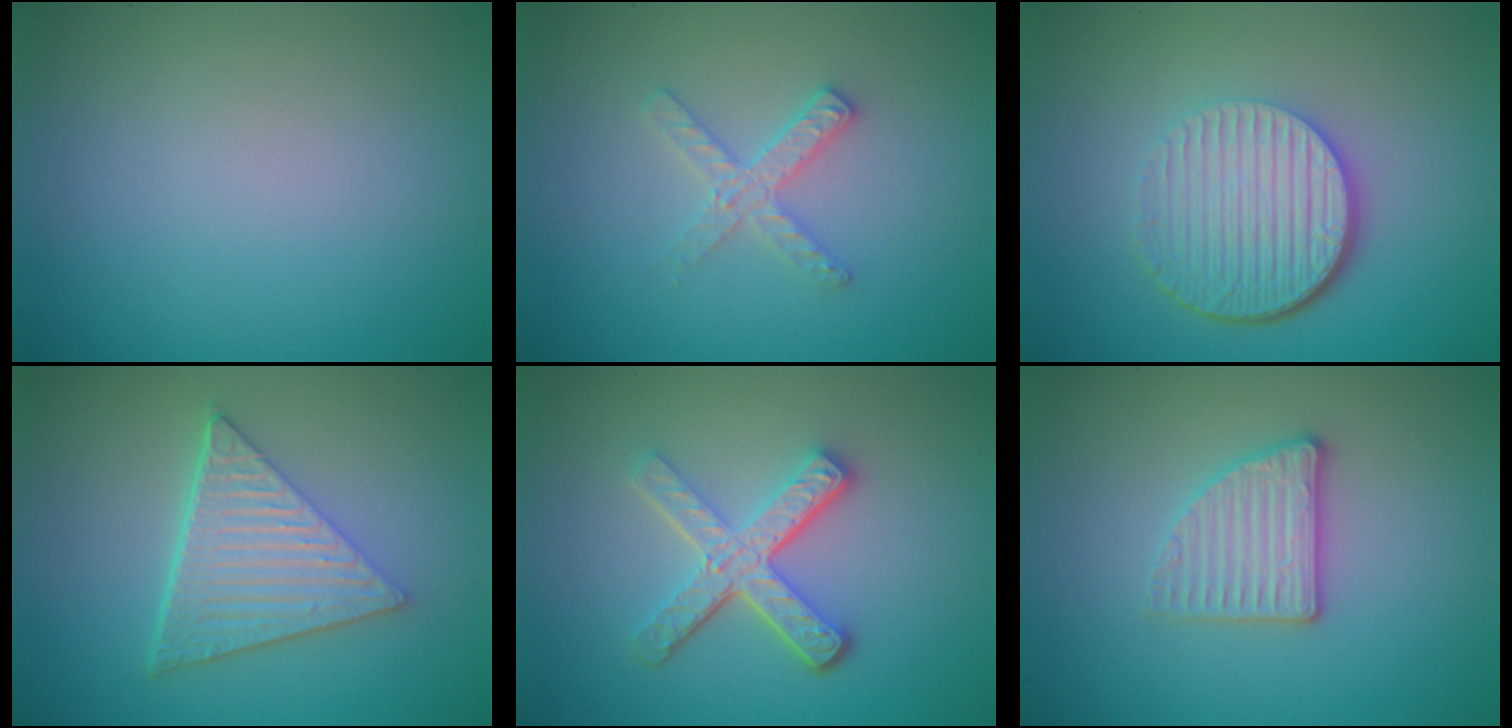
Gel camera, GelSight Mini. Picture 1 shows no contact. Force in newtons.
{"total": 2.2, "press": 2.2, "slide": 0.3}
{"total": 6.3, "press": 4.2, "slide": 4.6}
{"total": 6.4, "press": 4.4, "slide": 4.6}
{"total": 4.9, "press": 3.5, "slide": 3.4}
{"total": 3.0, "press": 2.8, "slide": 1.2}